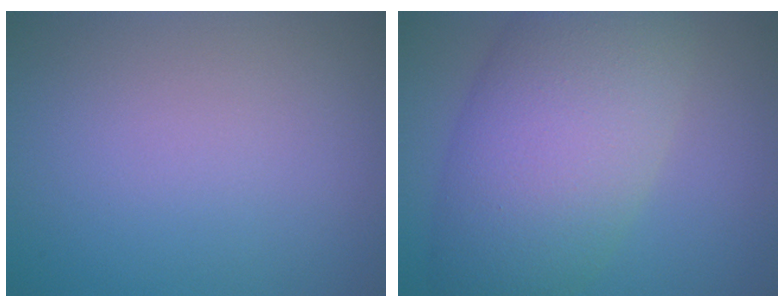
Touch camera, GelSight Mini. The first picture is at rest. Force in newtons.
{"total": 11.1, "press": 11.1, "slide": 0.6}